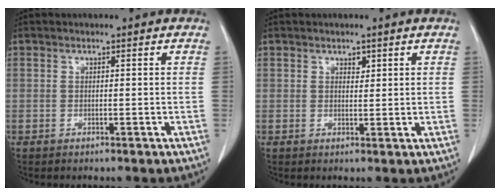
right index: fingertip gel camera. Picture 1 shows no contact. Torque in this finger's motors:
{"motor_torque": [-0.11, 0.12, -0.01, -0.01]}